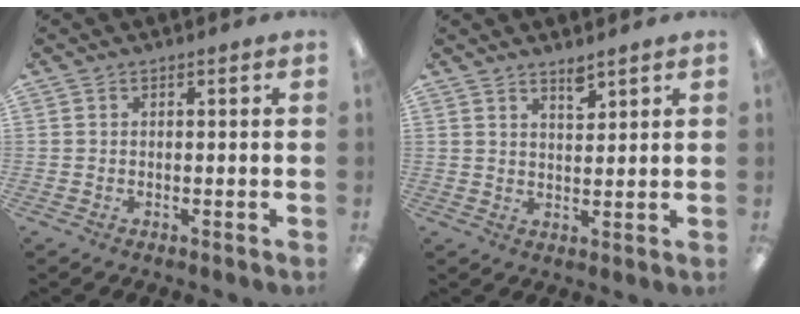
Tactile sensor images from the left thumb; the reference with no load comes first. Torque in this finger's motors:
{"motor_torque": [-0.15, 0.05, 0.02, 0.02, 0.05]}